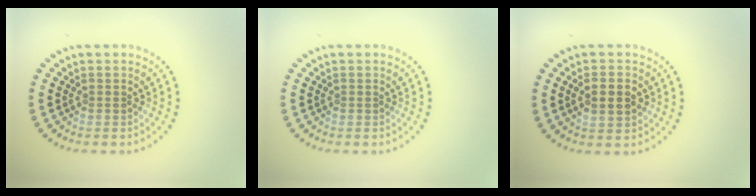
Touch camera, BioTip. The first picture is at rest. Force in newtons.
{"total": 0.0}
{"total": 2.8, "press": 2.8, "slide": 0.2}